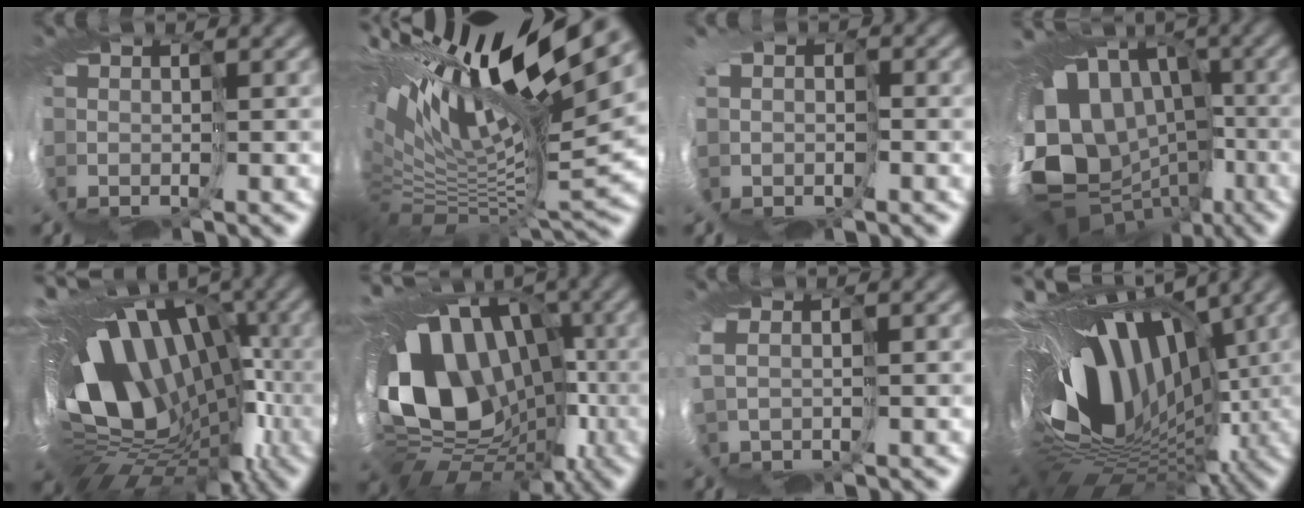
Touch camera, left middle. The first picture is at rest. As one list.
[{"total": 14.9, "force": [8.0, 3.6, 12.1], "torque": [-0.229, 0.027, 0.133]}, {"total": 2.5, "force": [-0.2, 2.3, 0.9], "torque": [-0.023, -0.009, -0.001]}, {"total": 15.6, "force": [-3.5, 12.9, 8.2], "torque": [-0.157, -0.004, -0.065]}, {"total": 16.3, "force": [-0.3, 11.4, 11.7], "torque": [-0.188, -0.034, 0.005]}, {"total": 14.4, "force": [0.0, 11.4, 8.8], "torque": [-0.156, -0.007, 0.010]}, {"total": 1.0, "force": [0.6, 0.4, 0.6], "torque": [-0.032, 0.005, 0.016]}, {"total": 16.8, "force": [0.5, 10.3, 13.2], "torque": [-0.198, -0.020, 0.003]}]